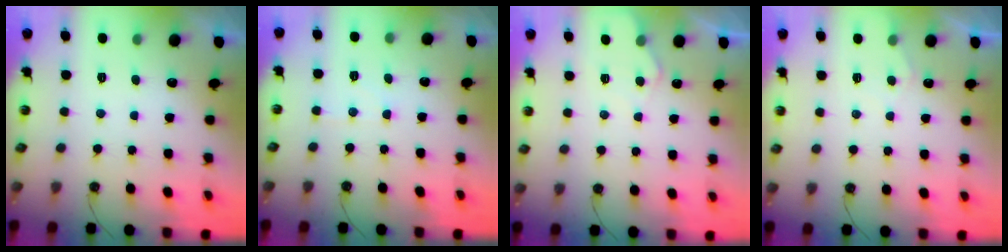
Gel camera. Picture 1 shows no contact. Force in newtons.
{"total": 3.4, "press": 3.4, "slide": 0.6}
{"total": 5.7, "press": 5.6, "slide": 0.7}
{"total": 3.6, "press": 3.5, "slide": 0.4}